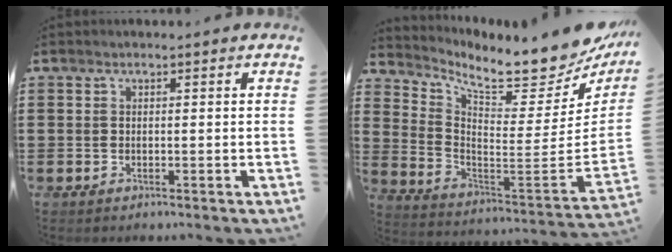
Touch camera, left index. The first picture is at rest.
{"total": 9.0, "force": [8.1, 0.6, 4.0], "torque": [-0.088, -0.090, 0.126]}